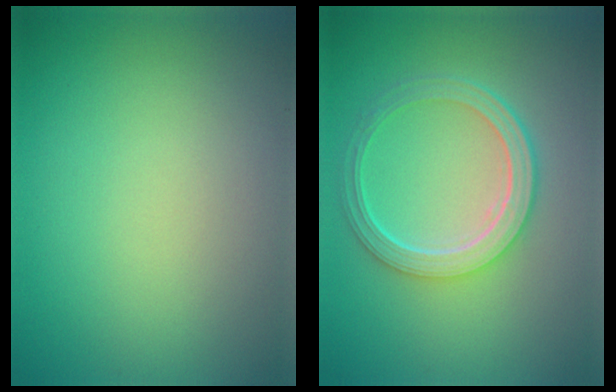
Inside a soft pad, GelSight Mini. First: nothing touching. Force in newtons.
{"total": 4.9, "press": 3.7, "slide": 3.3}